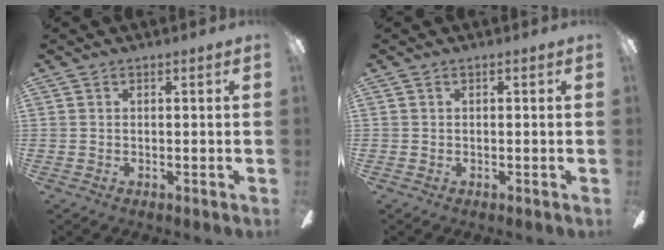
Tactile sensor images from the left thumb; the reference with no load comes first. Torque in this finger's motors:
{"motor_torque": [-0.02, 0.01, -0.09, 0.09, 0.00]}